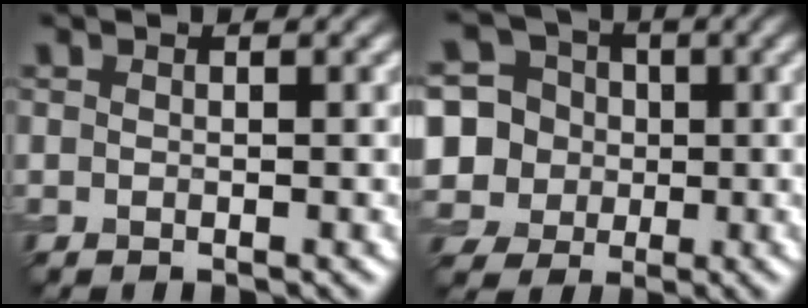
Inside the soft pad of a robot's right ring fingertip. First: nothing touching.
{"total": 10.1, "force": [-0.4, 9.6, 3.0], "torque": [-0.101, 0.020, -0.022]}